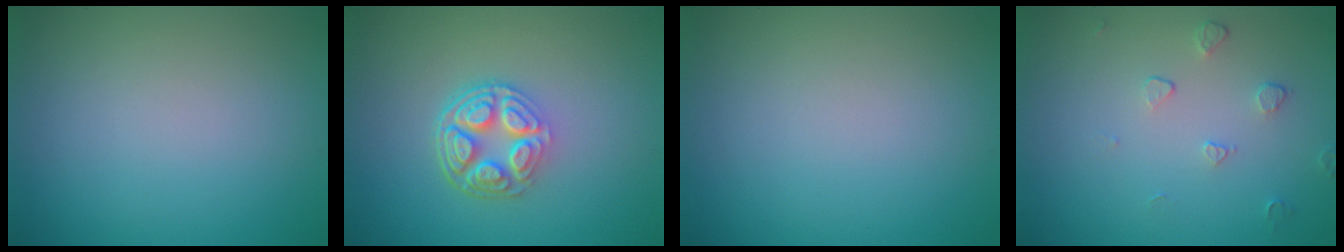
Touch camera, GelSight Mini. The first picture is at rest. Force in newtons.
{"total": 5.2, "press": 3.8, "slide": 3.6}
{"total": 0.0}
{"total": 1.1, "press": 0.7, "slide": 0.9}